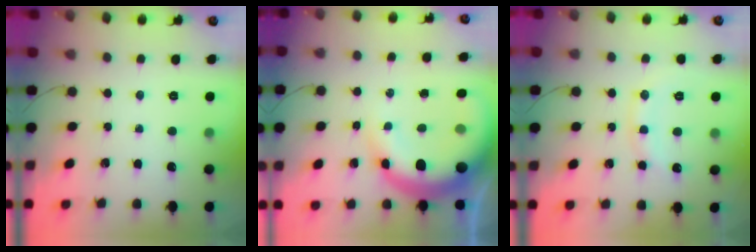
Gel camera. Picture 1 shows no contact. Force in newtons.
{"total": 14.5, "press": 14.1, "slide": 3.6}
{"total": 8.9, "press": 8.8, "slide": 0.8}